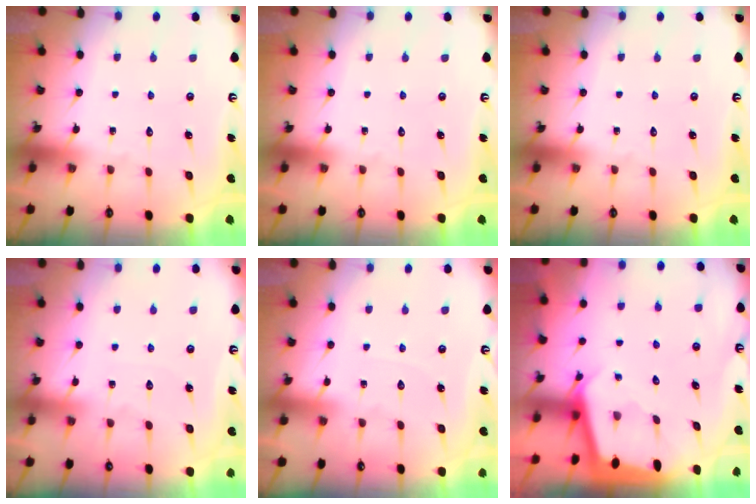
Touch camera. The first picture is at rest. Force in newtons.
{"total": 0.0}
{"total": 0.0}
{"total": 2.5, "press": 2.5, "slide": 0.4}
{"total": 2.4, "press": 2.4, "slide": 0.4}
{"total": 1.8, "press": 1.8, "slide": 0.1}